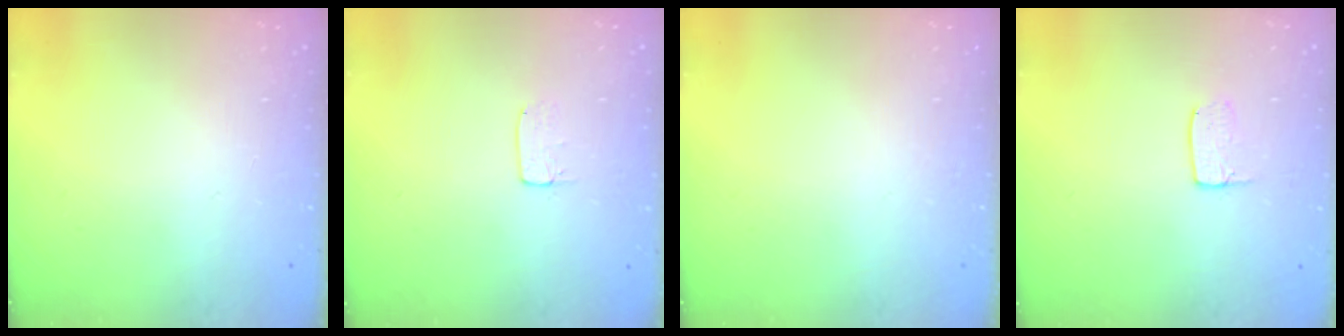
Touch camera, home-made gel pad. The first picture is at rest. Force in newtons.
{"total": 3.7, "press": 3.6, "slide": 0.2}
{"total": 0.0}
{"total": 3.6, "press": 3.5, "slide": 0.2}